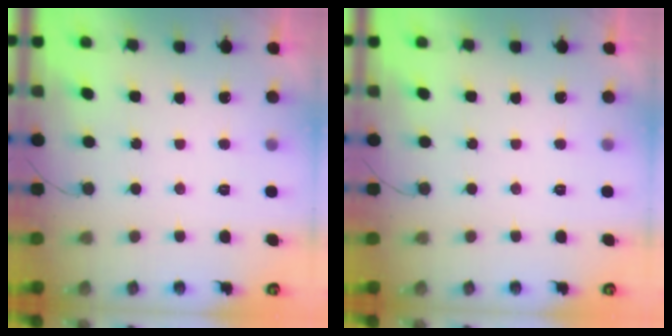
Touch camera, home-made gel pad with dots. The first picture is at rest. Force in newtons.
{"total": 0.0}